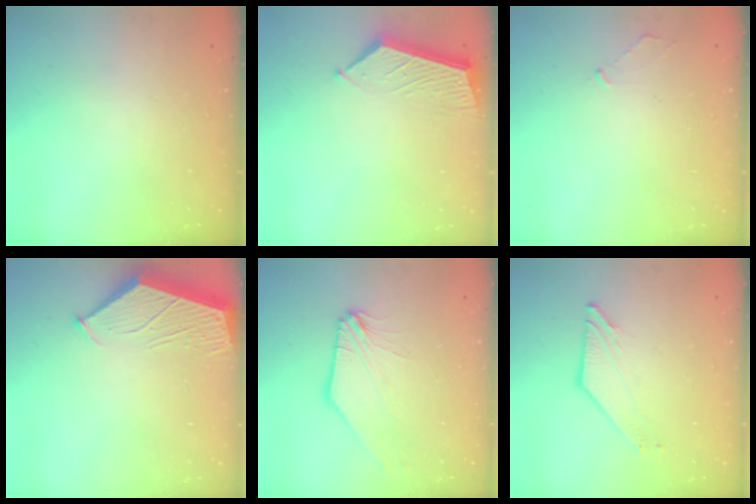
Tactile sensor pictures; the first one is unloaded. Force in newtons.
{"total": 7.3, "press": 7.3, "slide": 0.5}
{"total": 2.2, "press": 2.1, "slide": 0.4}
{"total": 4.7, "press": 4.7, "slide": 0.5}
{"total": 2.5, "press": 2.5, "slide": 0.5}
{"total": 2.7, "press": 2.7, "slide": 0.3}